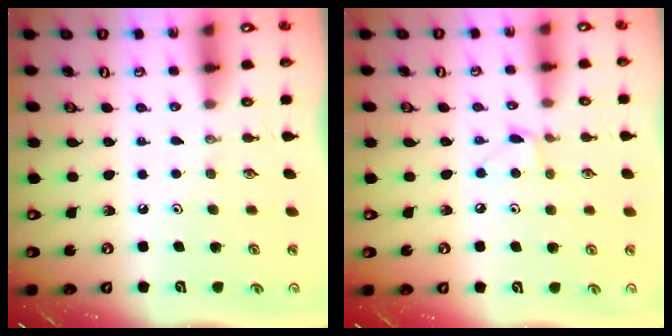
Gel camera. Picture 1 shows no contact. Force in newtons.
{"total": 5.5, "press": 5.5, "slide": 0.5}